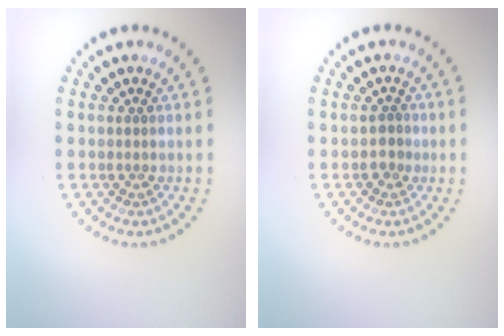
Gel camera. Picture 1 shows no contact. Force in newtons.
{"total": 1.2, "press": 1.0, "slide": 0.7}